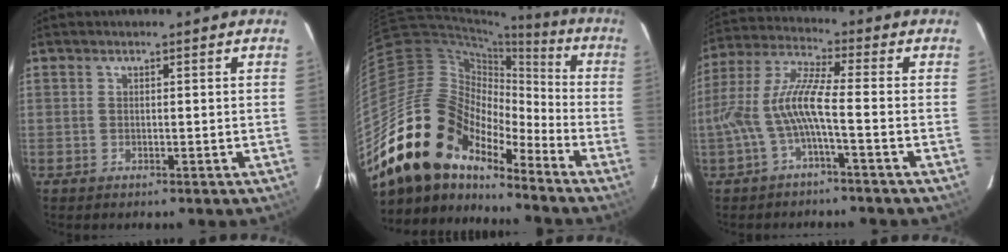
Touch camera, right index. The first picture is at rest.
{"total": 19.8, "force": [-15.0, 9.4, 8.8], "torque": [-0.167, 0.007, -0.286]}
{"total": 9.4, "force": [-3.0, 0.8, 8.9], "torque": [-0.198, 0.009, -0.055]}